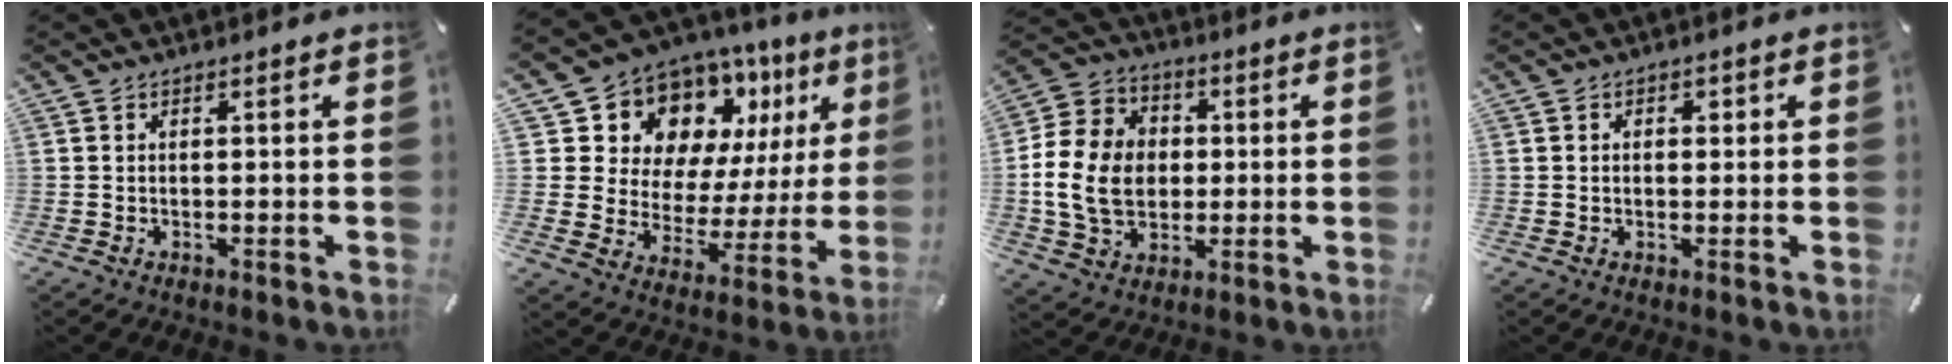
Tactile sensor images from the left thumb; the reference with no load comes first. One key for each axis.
{"total": 12.2, "fx": 8.8, "fy": 7.9, "fz": 2.8, "tx": -0.047, "ty": -0.097, "tz": 0.155}
{"total": 13.9, "fx": -0.8, "fy": 11.5, "fz": 7.9, "tx": -0.181, "ty": 0.017, "tz": -0.016}
{"total": 1.6, "fx": 0.1, "fy": 1.3, "fz": 0.9, "tx": -0.011, "ty": 0.005, "tz": -0.003}